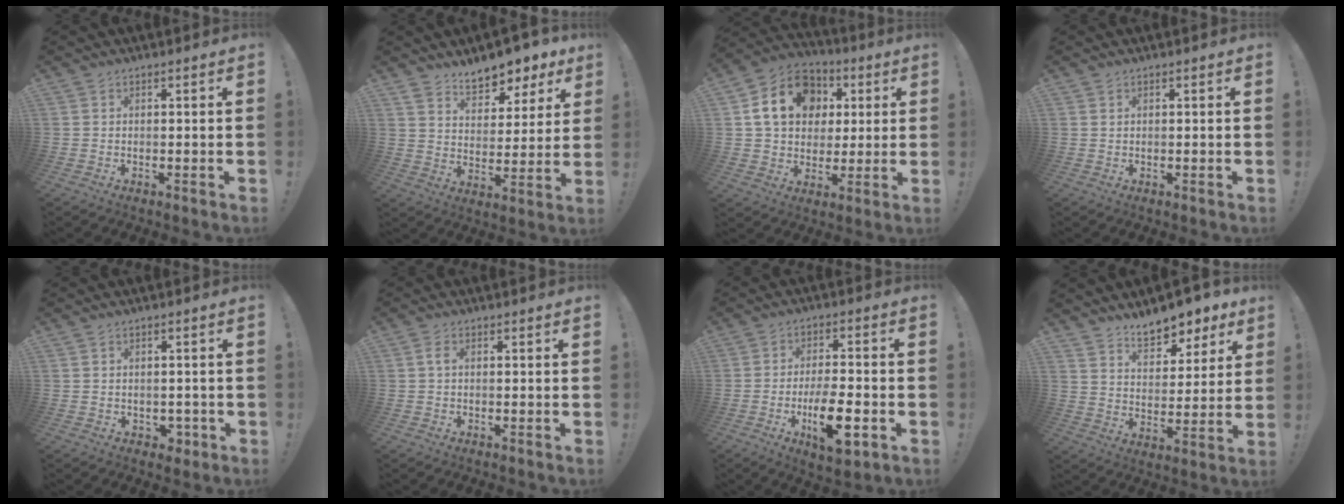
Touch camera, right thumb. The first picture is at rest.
{"total": 10.5, "force": [8.9, 4.5, 3.3], "torque": [-0.047, -0.068, 0.164]}
{"total": 17.7, "force": [5.0, 13.8, 9.8], "torque": [-0.142, -0.001, 0.107]}
{"total": 0.5, "force": [0.5, 0.2, 0.2], "torque": [0.002, -0.004, 0.008]}
{"total": 3.5, "force": [-0.5, 3.1, 1.5], "torque": [-0.009, 0.003, -0.006]}
{"total": 1.7, "force": [0.1, 0.7, 1.6], "torque": [-0.034, 0.007, 0.002]}
{"total": 12.2, "force": [-4.5, 4.1, 10.6], "torque": [-0.186, 0.008, -0.073]}
{"total": 11.1, "force": [9.2, 4.7, 4.0], "torque": [-0.051, -0.073, 0.168]}